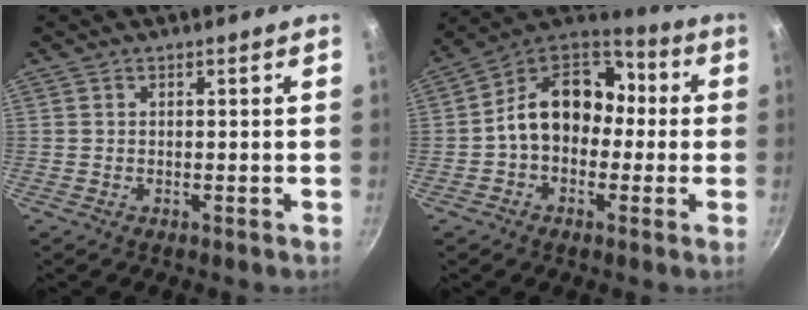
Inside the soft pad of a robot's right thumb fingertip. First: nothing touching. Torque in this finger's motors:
{"motor_torque": [0.48, 1.91, 0.97, -0.77, 0.09]}